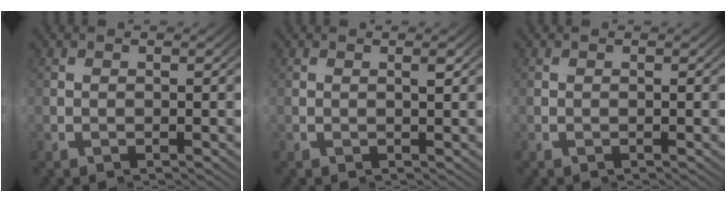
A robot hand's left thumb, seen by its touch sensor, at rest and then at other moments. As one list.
[{"total": 0.7, "force": [0.1, -0.1, 0.7], "torque": [-0.012, 0.002, 0.002]}, {"total": 0.0}]